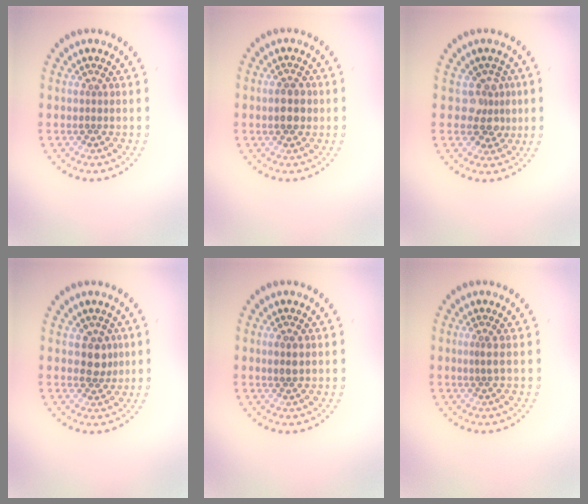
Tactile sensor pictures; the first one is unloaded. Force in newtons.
{"total": 2.9, "press": 2.9, "slide": 0.0}
{"total": 2.5, "press": 2.2, "slide": 1.3}
{"total": 2.0, "press": 1.8, "slide": 0.8}
{"total": 1.4, "press": 1.4, "slide": 0.3}
{"total": 0.7, "press": 0.4, "slide": 0.6}